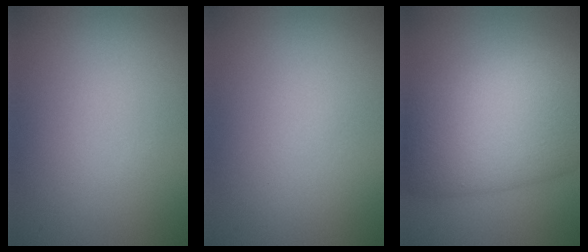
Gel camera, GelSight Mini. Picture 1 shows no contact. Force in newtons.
{"total": 0.0}
{"total": 12.0, "press": 12.0, "slide": 0.3}